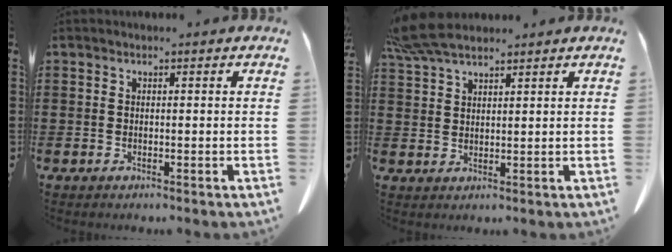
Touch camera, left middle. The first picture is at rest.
{"total": 6.3, "force": [5.1, 1.4, 3.3], "torque": [-0.086, -0.009, 0.095]}